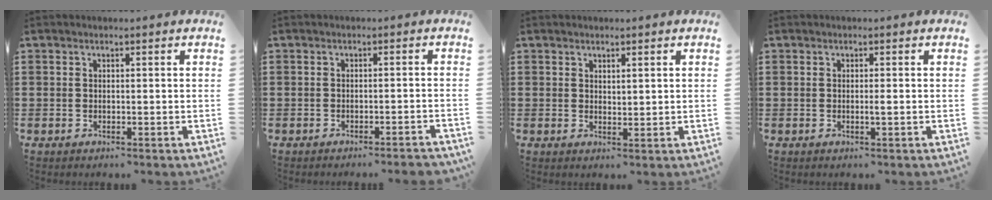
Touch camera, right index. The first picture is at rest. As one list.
[{"total": 1.7, "force": [-1.4, -0.2, 0.8], "torque": [-0.014, 0.000, -0.028]}, {"total": 1.2, "force": [1.1, 0.4, 0.3], "torque": [-0.007, 0.003, 0.020]}, {"total": 0.9, "force": [-0.1, 0.0, 0.9], "torque": [-0.016, -0.003, -0.003]}]